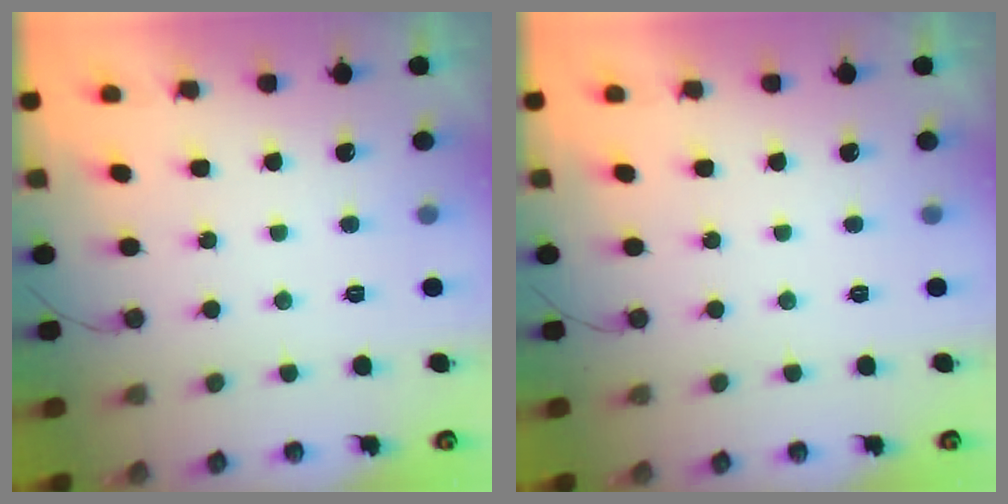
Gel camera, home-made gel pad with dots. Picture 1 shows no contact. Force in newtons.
{"total": 0.0}